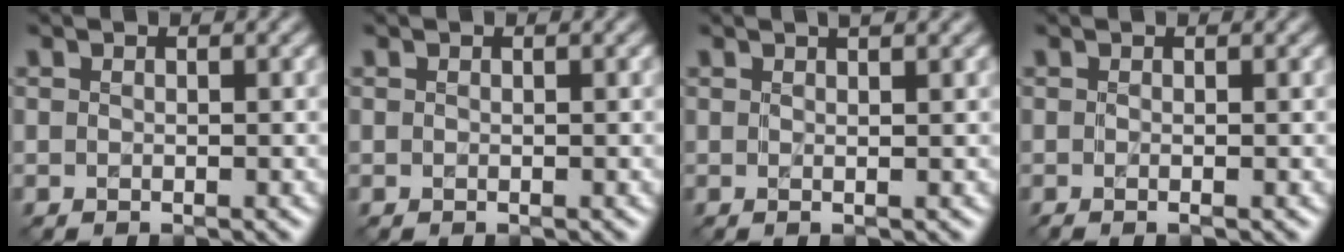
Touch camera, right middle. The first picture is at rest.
{"total": 0.0}
{"total": 3.0, "force": [1.5, 1.2, 2.4], "torque": [-0.015, 0.007, -0.008]}
{"total": 1.1, "force": [-0.2, 0.3, 1.0], "torque": [-0.014, -0.005, -0.007]}